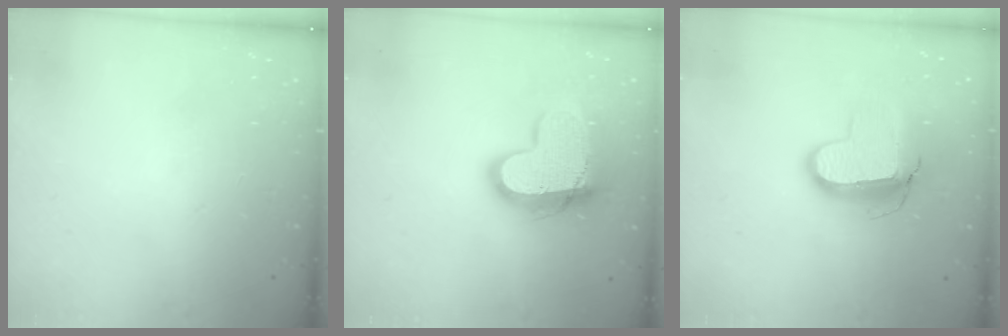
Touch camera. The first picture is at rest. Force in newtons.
{"total": 16.2, "press": 16.2, "slide": 1.4}
{"total": 12.0, "press": 12.0, "slide": 0.7}